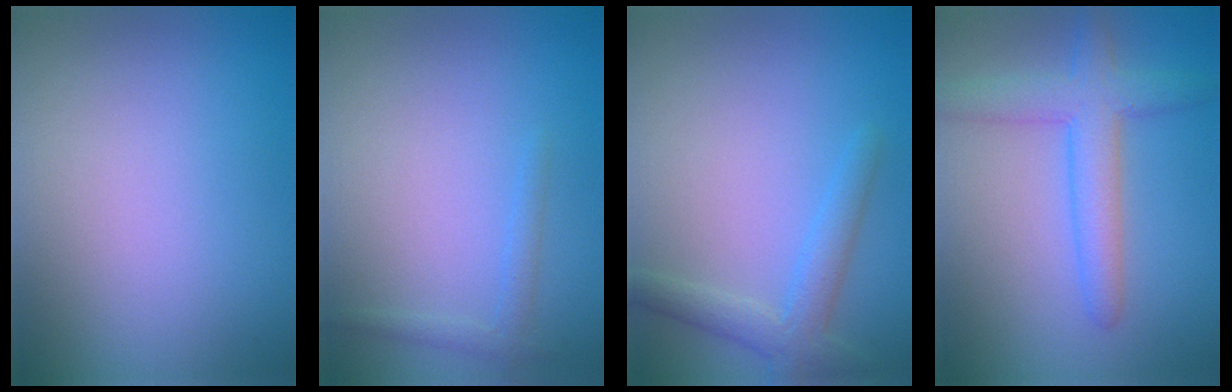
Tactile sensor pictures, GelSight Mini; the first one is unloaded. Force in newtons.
{"total": 1.2, "press": 1.2, "slide": 0.1}
{"total": 2.9, "press": 2.9, "slide": 0.2}
{"total": 4.5, "press": 4.5, "slide": 0.2}